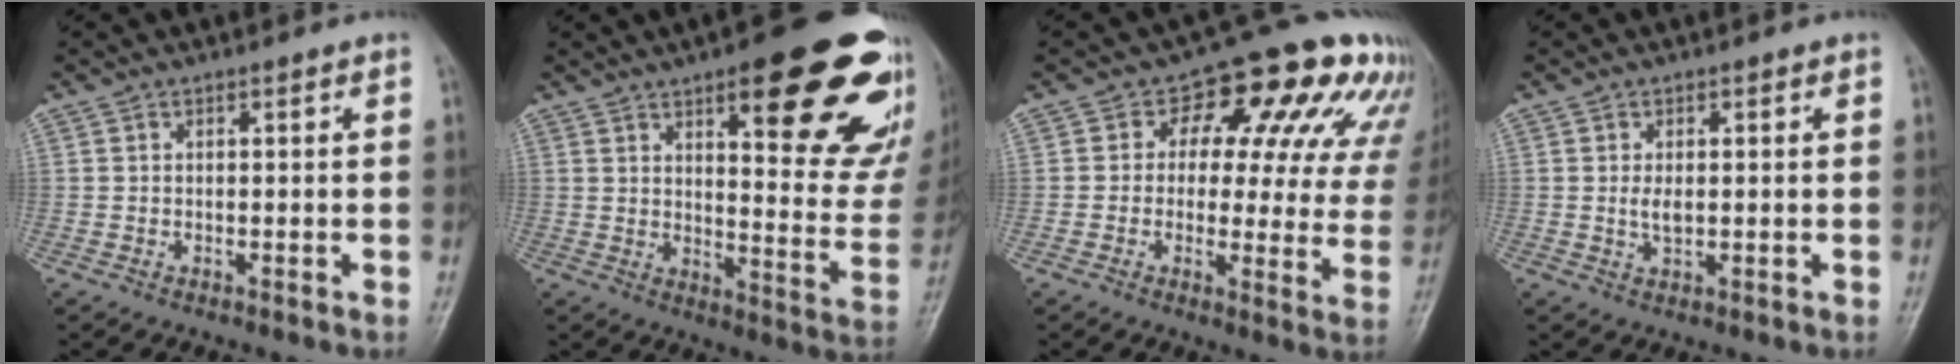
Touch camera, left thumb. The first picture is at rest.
{"total": 25.0, "force": [13.6, 7.2, 19.8], "torque": [-0.211, -0.055, 0.181]}
{"total": 17.5, "force": [8.2, 9.9, 11.8], "torque": [-0.098, -0.003, 0.083]}
{"total": 2.4, "force": [0.1, 1.4, 2.0], "torque": [-0.037, -0.005, 0.003]}